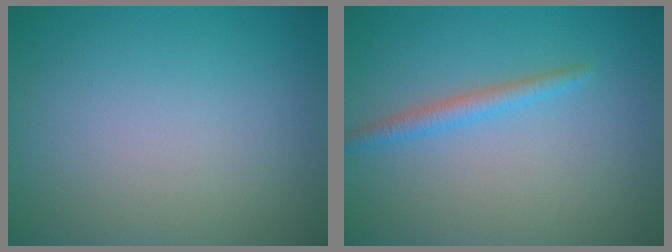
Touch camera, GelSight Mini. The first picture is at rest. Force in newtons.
{"total": 1.8, "press": 1.8, "slide": 0.1}